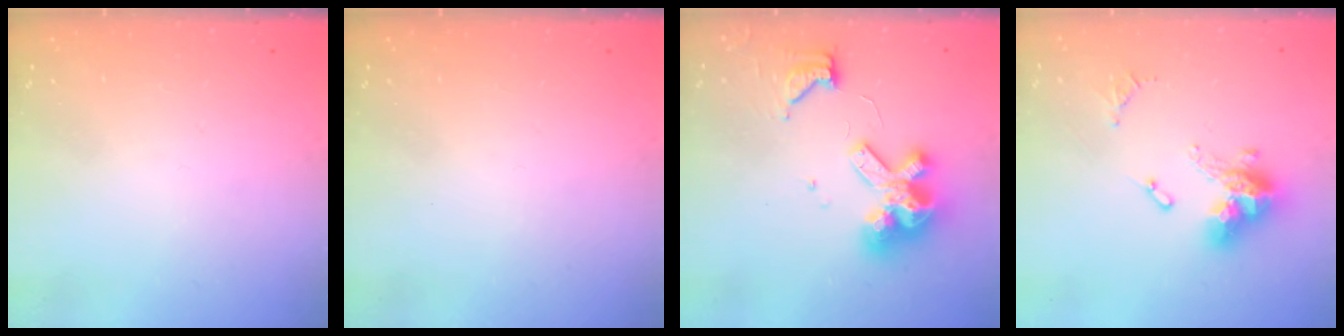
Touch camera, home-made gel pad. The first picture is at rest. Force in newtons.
{"total": 0.0}
{"total": 12.3, "press": 12.2, "slide": 1.4}
{"total": 13.9, "press": 13.9, "slide": 1.2}